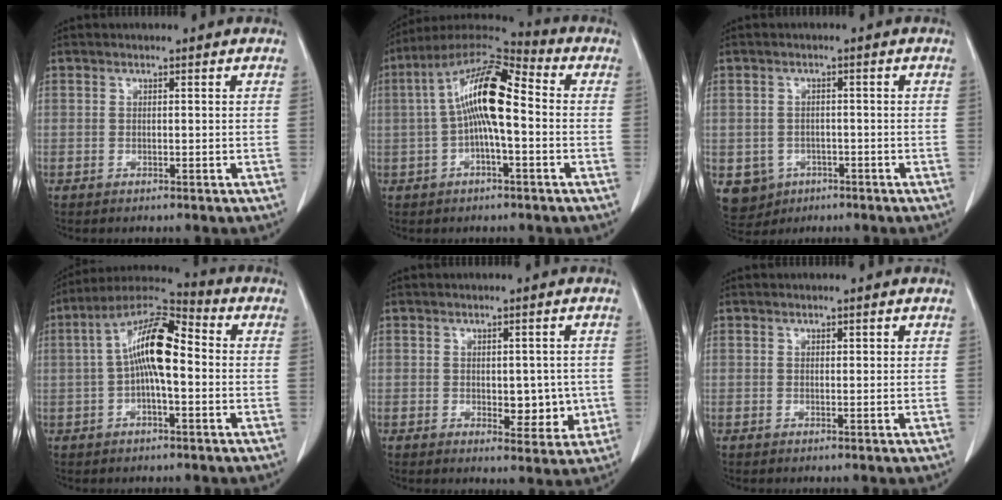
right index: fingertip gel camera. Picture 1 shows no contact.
{"total": 12.5, "force": [0.1, 3.0, 12.1], "torque": [-0.229, 0.037, -0.004]}
{"total": 5.8, "force": [-2.5, 5.1, 1.1], "torque": [-0.018, 0.005, -0.030]}
{"total": 11.5, "force": [0.2, 3.2, 11.1], "torque": [-0.212, 0.037, -0.003]}
{"total": 5.7, "force": [-0.4, 3.1, 4.8], "torque": [-0.051, -0.004, 0.004]}
{"total": 0.8, "force": [0.4, 0.4, 0.5], "torque": [-0.003, 0.000, 0.005]}